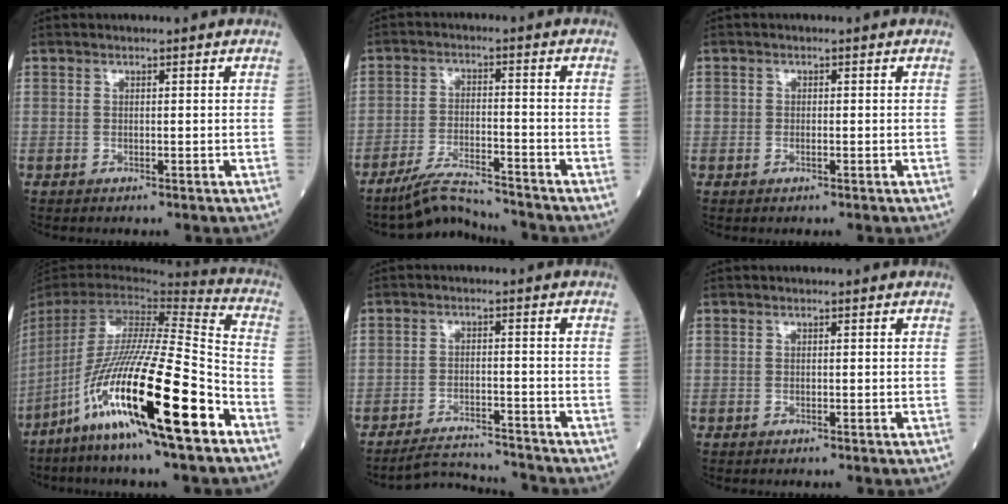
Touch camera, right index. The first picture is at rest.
{"total": 6.4, "force": [-6.3, 0.0, 1.2], "torque": [-0.027, -0.007, -0.112]}
{"total": 0.8, "force": [-0.2, 0.6, 0.5], "torque": [-0.012, 0.002, -0.001]}
{"total": 25.0, "force": [-13.2, 1.3, 21.2], "torque": [-0.402, -0.059, -0.246]}
{"total": 6.6, "force": [-6.6, -0.3, -0.1], "torque": [-0.003, 0.004, -0.111]}
{"total": 0.0}